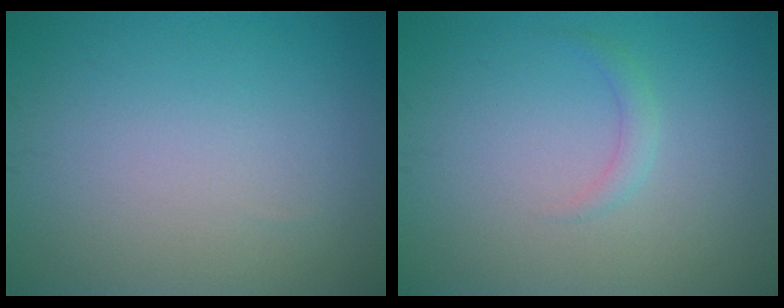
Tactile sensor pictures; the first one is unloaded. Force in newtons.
{"total": 1.1, "press": 1.1, "slide": 0.1}